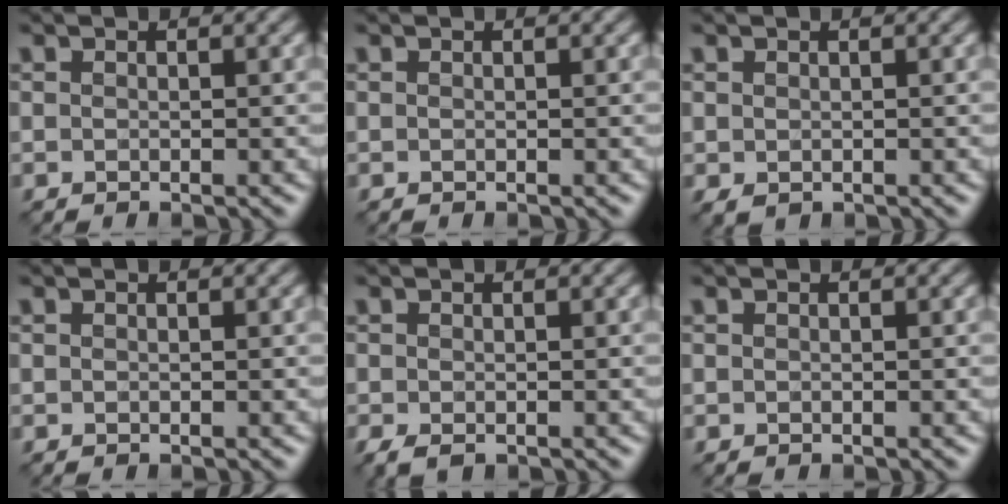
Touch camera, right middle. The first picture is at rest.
{"total": 0.0}
{"total": 0.7, "force": [0.1, 0.6, 0.4], "torque": [-0.010, 0.000, 0.004]}
{"total": 0.0}
{"total": 1.6, "force": [-0.8, 1.0, 1.1], "torque": [-0.030, -0.008, -0.013]}
{"total": 0.0}